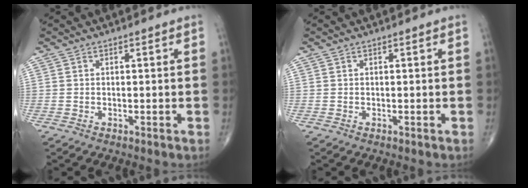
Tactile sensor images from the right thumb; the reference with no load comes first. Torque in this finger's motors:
{"motor_torque": [0.00, 0.00, 0.00, 0.00, 0.00]}